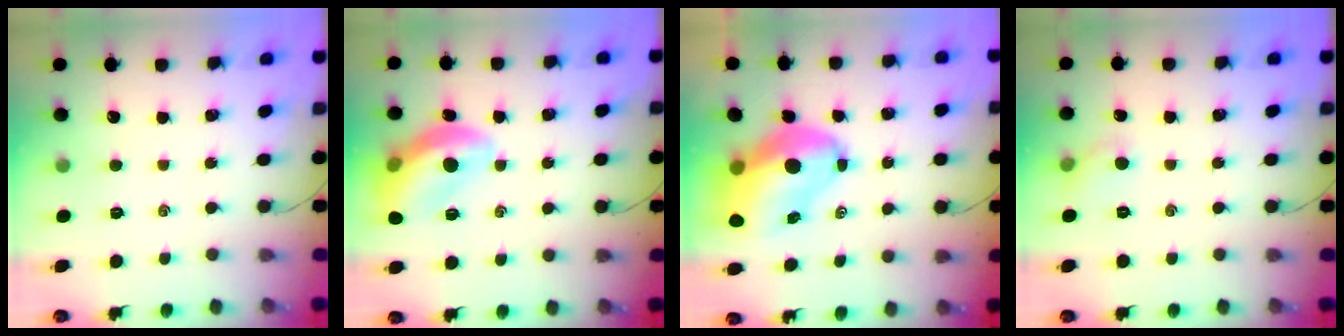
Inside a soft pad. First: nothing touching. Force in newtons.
{"total": 14.2, "press": 14.1, "slide": 1.6}
{"total": 12.9, "press": 12.4, "slide": 3.5}
{"total": 4.4, "press": 4.2, "slide": 1.2}